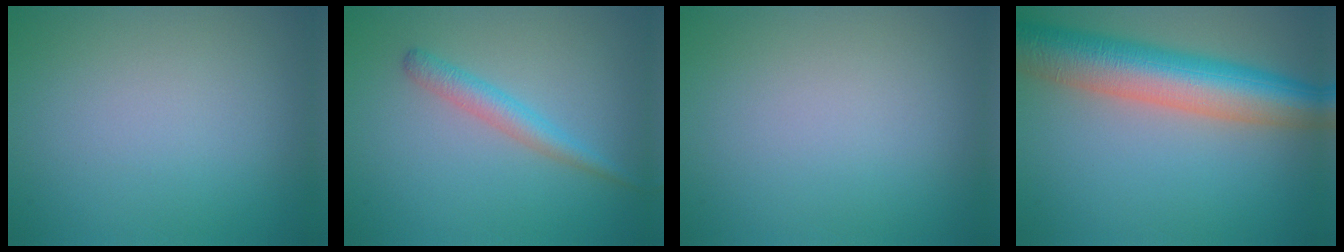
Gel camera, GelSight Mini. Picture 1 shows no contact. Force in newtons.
{"total": 2.3, "press": 2.3, "slide": 0.0}
{"total": 0.0}
{"total": 9.7, "press": 9.7, "slide": 0.6}